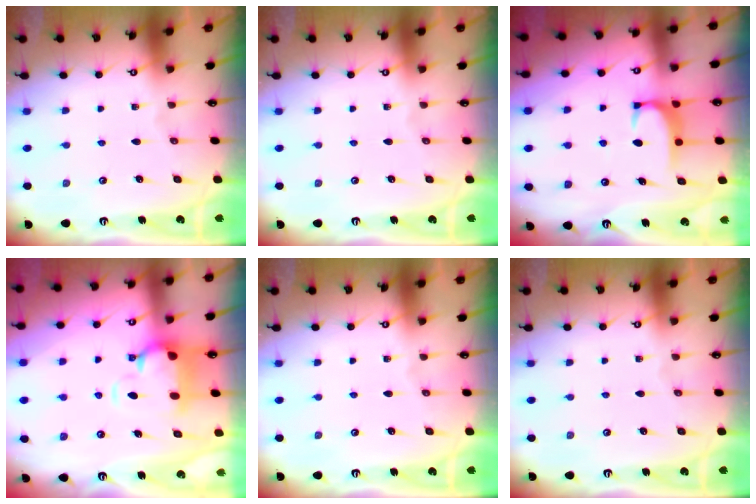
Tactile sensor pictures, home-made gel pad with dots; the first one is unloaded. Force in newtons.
{"total": 0.0}
{"total": 1.9, "press": 1.9, "slide": 0.5}
{"total": 2.7, "press": 1.9, "slide": 1.9}
{"total": 0.0}
{"total": 0.0}